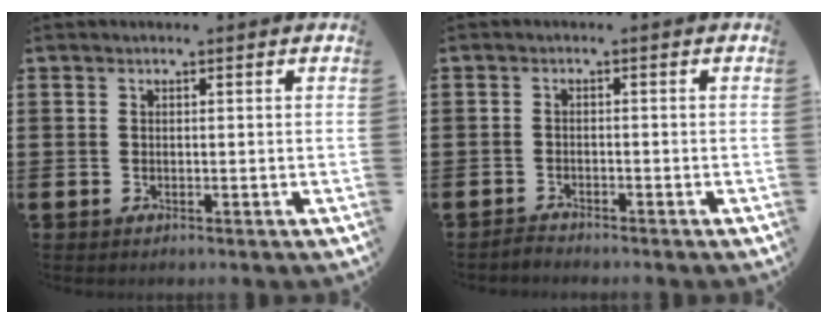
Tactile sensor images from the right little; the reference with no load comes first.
{"total": 1.2, "force": [-1.2, 0.1, 0.0], "torque": [-0.003, 0.001, -0.024]}